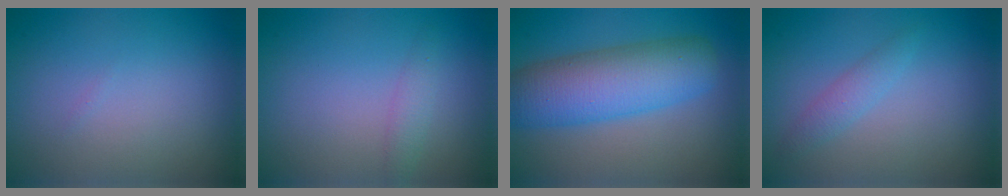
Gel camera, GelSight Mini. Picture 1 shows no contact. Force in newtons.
{"total": 1.3, "press": 1.3, "slide": 0.0}
{"total": 7.7, "press": 7.7, "slide": 0.2}
{"total": 1.5, "press": 1.5, "slide": 0.0}